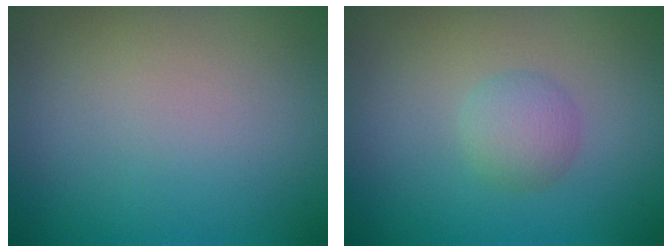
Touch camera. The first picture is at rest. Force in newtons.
{"total": 2.1, "press": 2.1, "slide": 0.1}